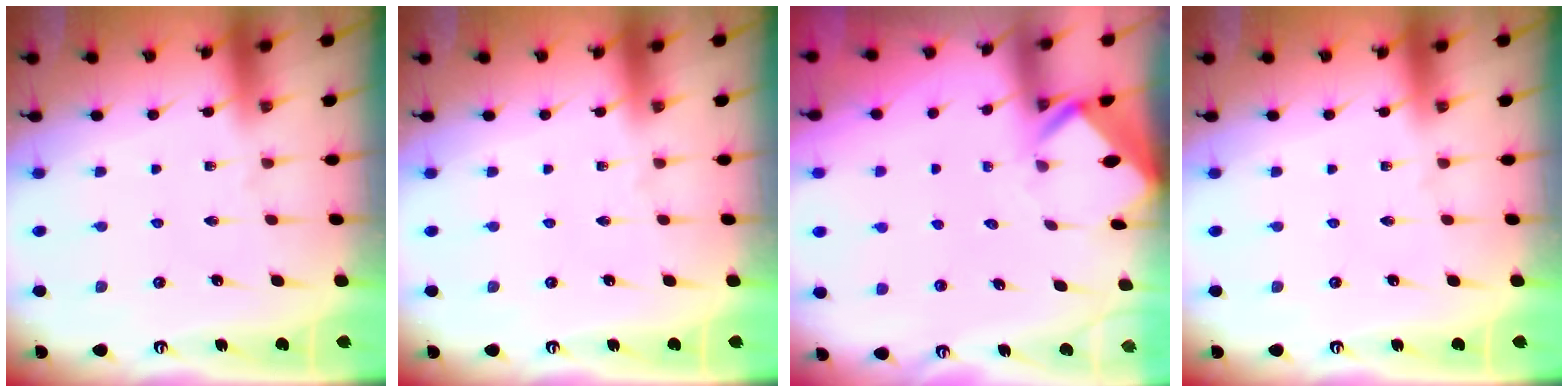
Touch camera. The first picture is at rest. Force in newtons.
{"total": 0.0}
{"total": 2.7, "press": 2.7, "slide": 0.2}
{"total": 0.0}